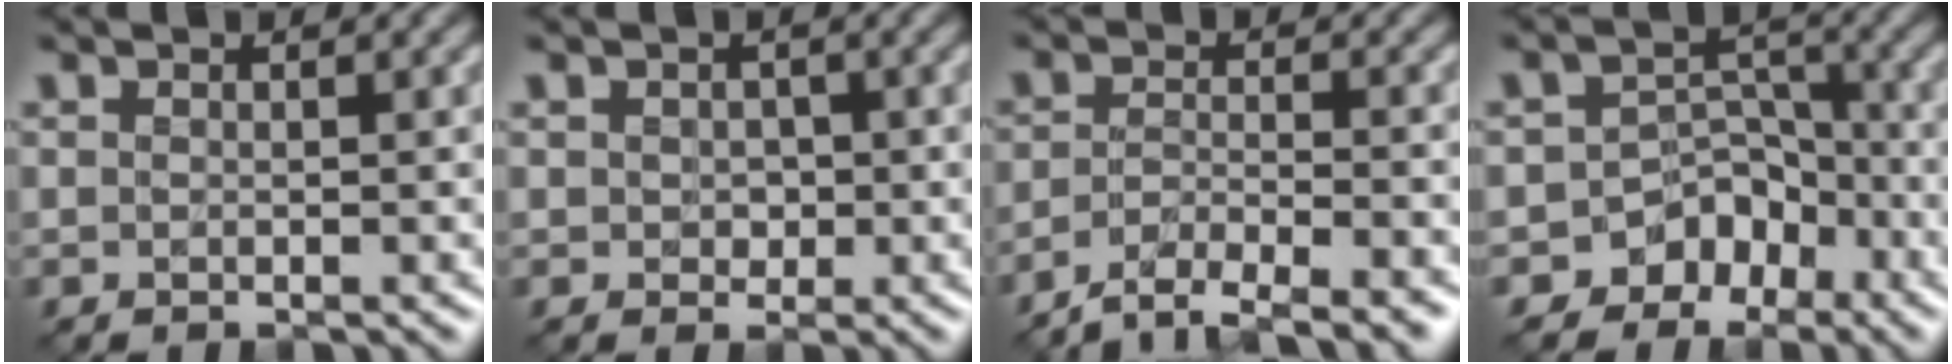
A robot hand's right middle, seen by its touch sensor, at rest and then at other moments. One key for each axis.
{"total": 1.1, "fx": -0.1, "fy": 1.0, "fz": 0.4, "tx": -0.010, "ty": -0.004, "tz": 0.000}
{"total": 4.8, "fx": -4.0, "fy": 0.9, "fz": 2.4, "tx": -0.040, "ty": -0.004, "tz": -0.074}
{"total": 6.4, "fx": -4.9, "fy": 4.1, "fz": 0.8, "tx": 0.025, "ty": 0.014, "tz": -0.073}